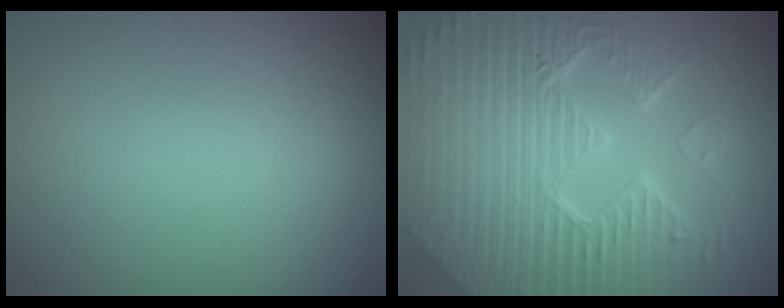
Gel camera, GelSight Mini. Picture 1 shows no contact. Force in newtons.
{"total": 11.2, "press": 7.2, "slide": 8.6}